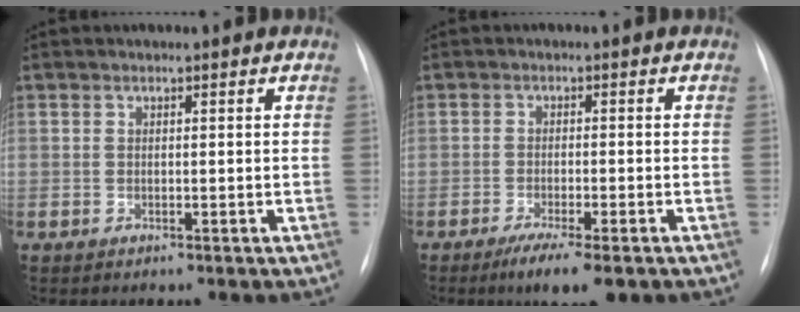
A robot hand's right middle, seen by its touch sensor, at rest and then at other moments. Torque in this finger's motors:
{"motor_torque": [0.11, -0.07, 0.09, 0.05]}